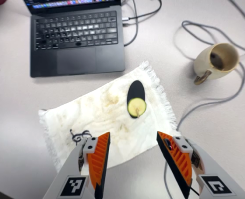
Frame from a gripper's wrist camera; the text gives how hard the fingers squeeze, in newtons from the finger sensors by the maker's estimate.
{"total": 0.0}